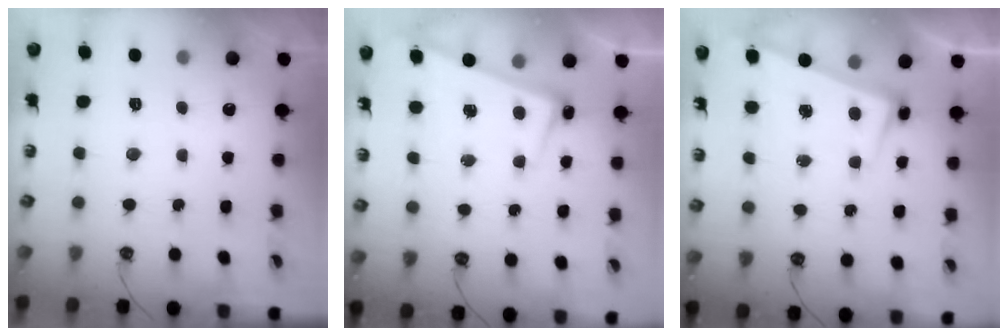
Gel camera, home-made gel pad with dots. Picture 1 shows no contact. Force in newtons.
{"total": 2.4, "press": 2.3, "slide": 0.9}
{"total": 2.8, "press": 2.7, "slide": 0.7}